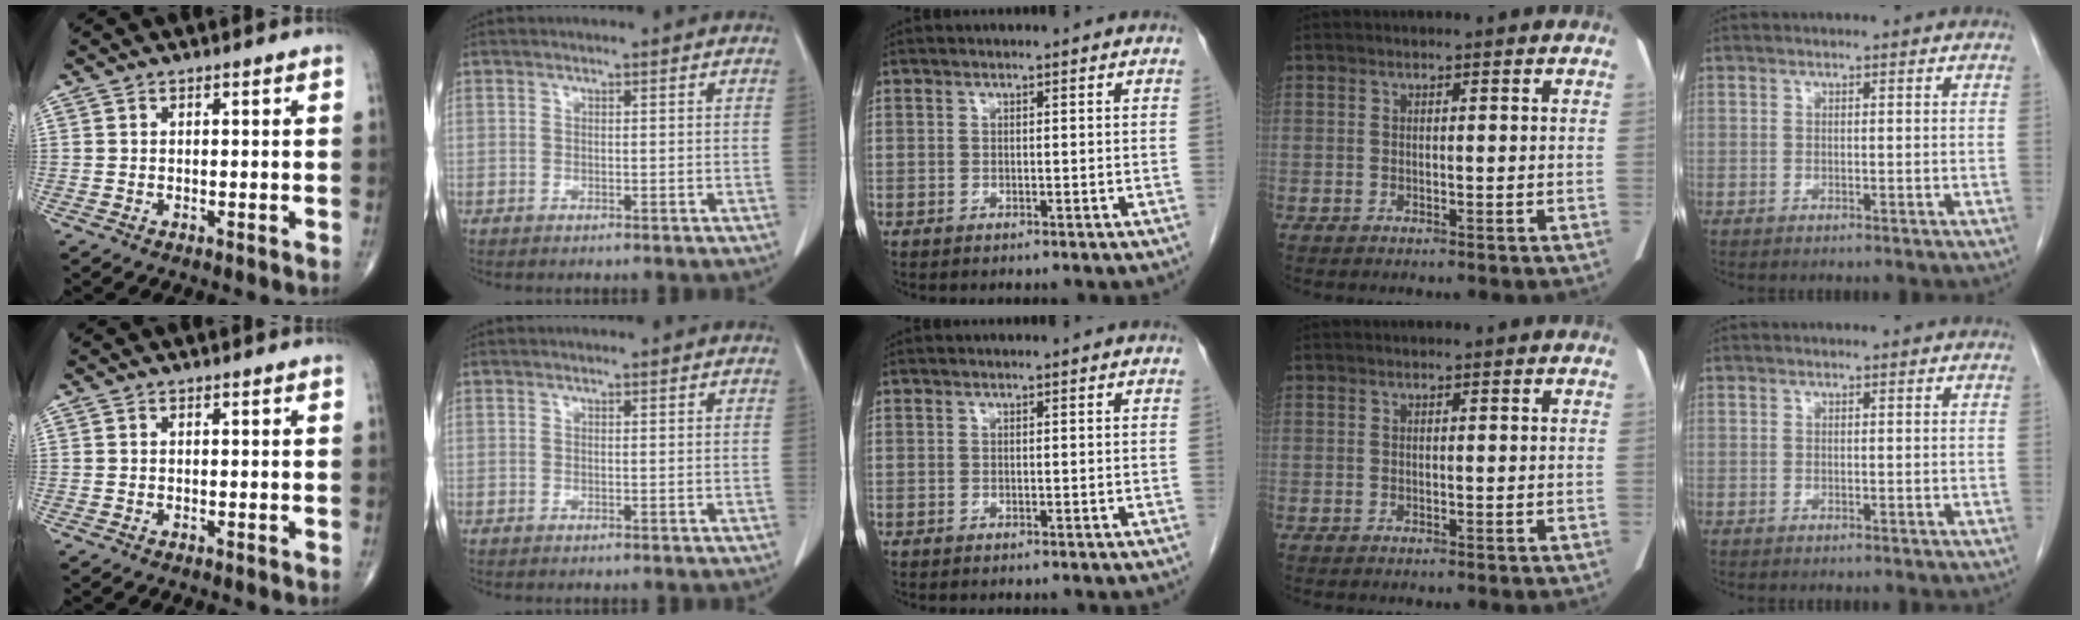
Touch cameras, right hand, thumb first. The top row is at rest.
{}